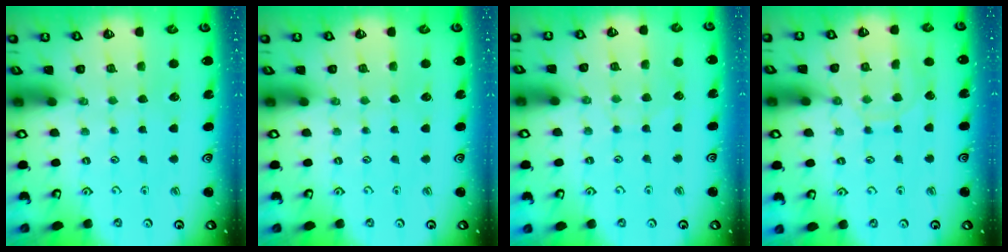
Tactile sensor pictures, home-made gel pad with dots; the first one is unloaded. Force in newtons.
{"total": 0.0}
{"total": 5.1, "press": 5.1, "slide": 0.5}
{"total": 7.8, "press": 7.8, "slide": 0.9}